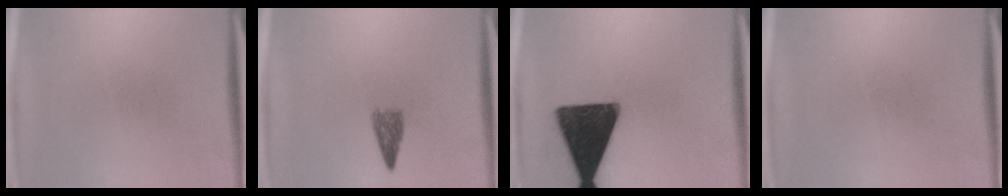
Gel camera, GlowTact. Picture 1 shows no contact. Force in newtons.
{"total": 2.5}
{"total": 17.4}
{"total": 0.0}